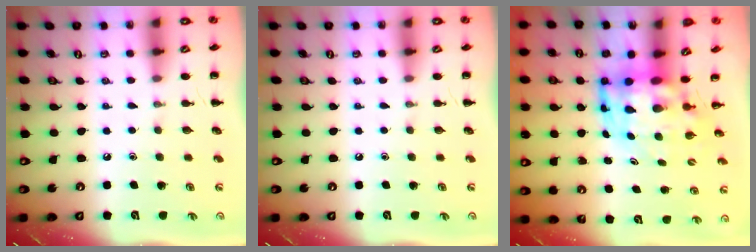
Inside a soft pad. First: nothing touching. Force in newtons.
{"total": 0.0}
{"total": 7.2, "press": 7.0, "slide": 1.6}